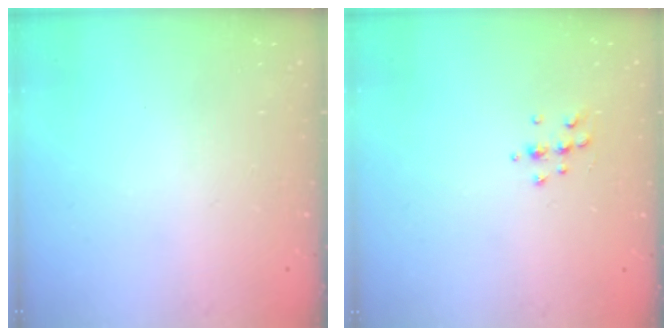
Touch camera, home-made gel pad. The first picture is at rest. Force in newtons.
{"total": 6.3, "press": 6.2, "slide": 1.0}